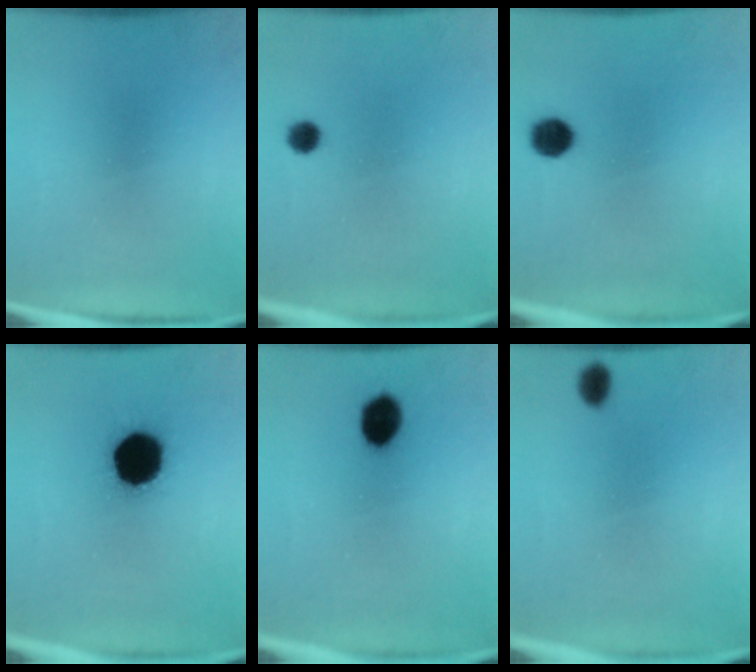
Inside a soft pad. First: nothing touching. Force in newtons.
{"total": 2.4}
{"total": 4.8}
{"total": 17.0}
{"total": 6.5}
{"total": 1.7}